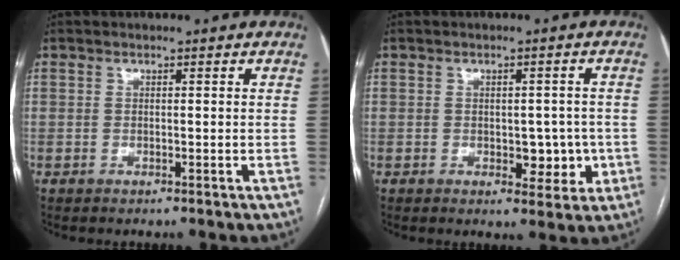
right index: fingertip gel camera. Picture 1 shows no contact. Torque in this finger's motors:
{"motor_torque": [0.13, 0.13, 0.09, 0.03]}